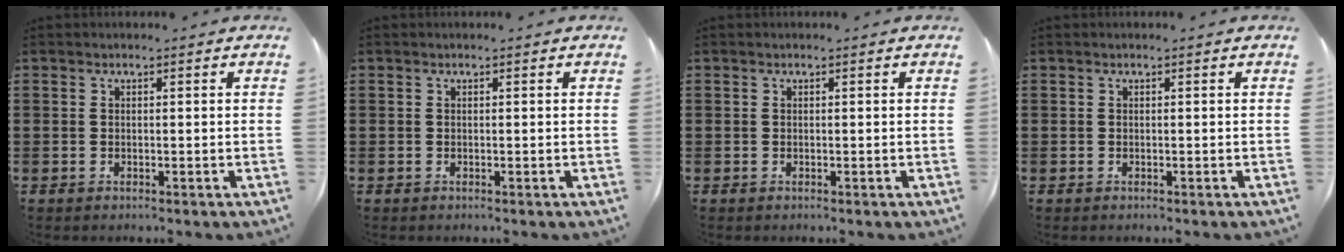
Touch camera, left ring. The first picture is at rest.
{"total": 0.0}
{"total": 0.0}
{"total": 0.0}